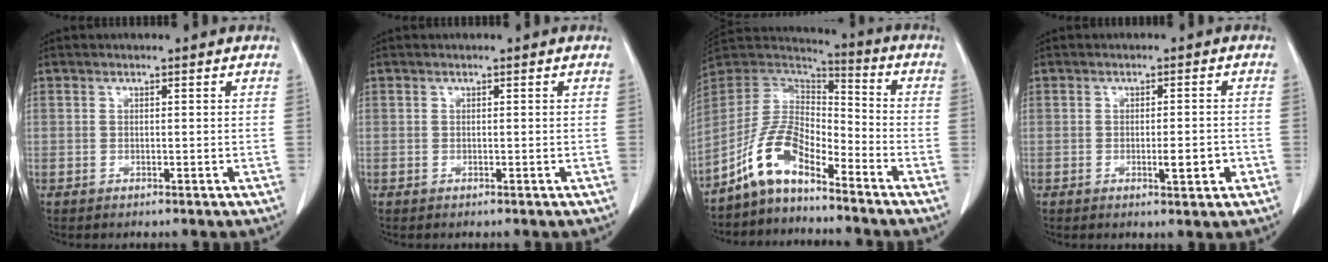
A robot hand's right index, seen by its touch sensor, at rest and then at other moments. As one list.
[{"total": 0.0}, {"total": 9.8, "force": [-6.9, 3.6, 5.9], "torque": [-0.133, 0.027, -0.139]}, {"total": 3.5, "force": [-1.2, 0.7, 3.2], "torque": [-0.048, -0.001, -0.014]}]